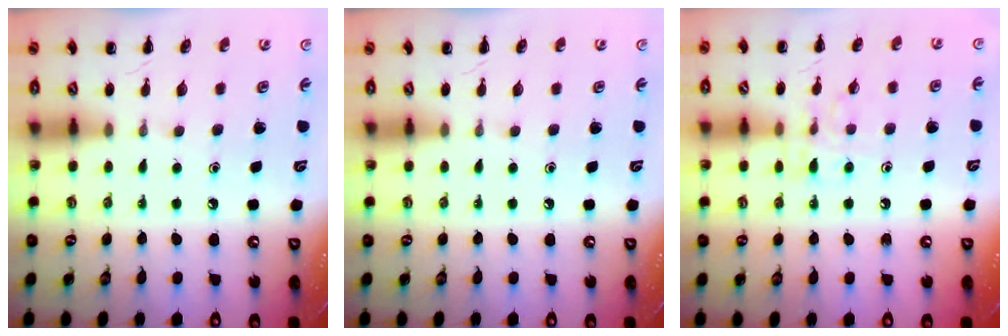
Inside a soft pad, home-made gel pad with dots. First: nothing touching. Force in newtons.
{"total": 0.0}
{"total": 7.7, "press": 7.6, "slide": 0.4}